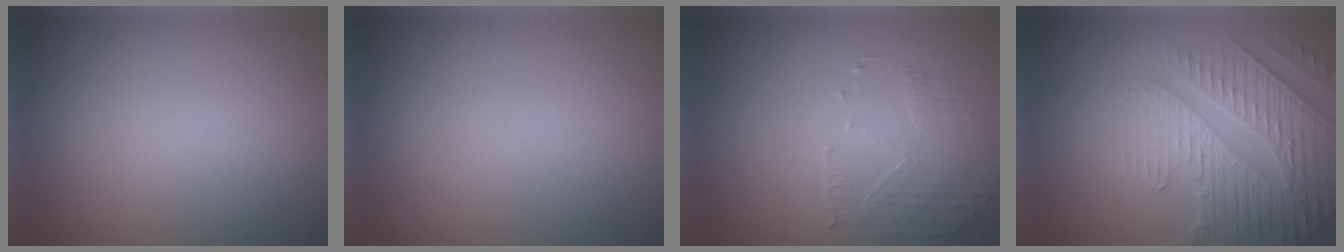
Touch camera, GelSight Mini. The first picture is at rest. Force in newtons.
{"total": 0.0}
{"total": 1.8, "press": 1.1, "slide": 1.4}
{"total": 4.9, "press": 4.4, "slide": 2.0}